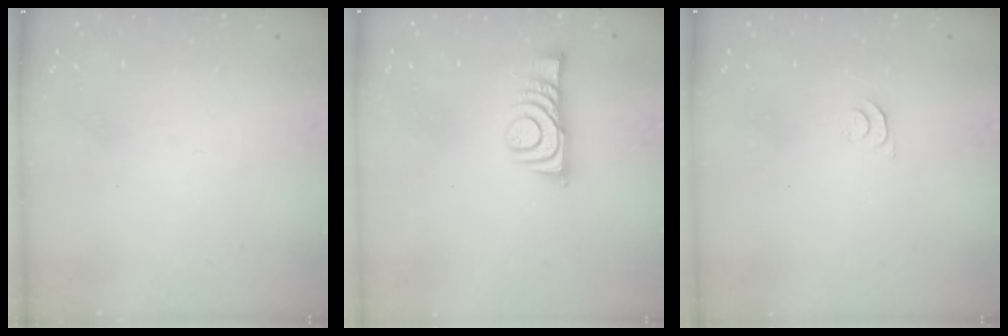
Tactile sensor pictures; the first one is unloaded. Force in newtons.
{"total": 9.0, "press": 9.0, "slide": 0.7}
{"total": 4.1, "press": 4.0, "slide": 0.6}